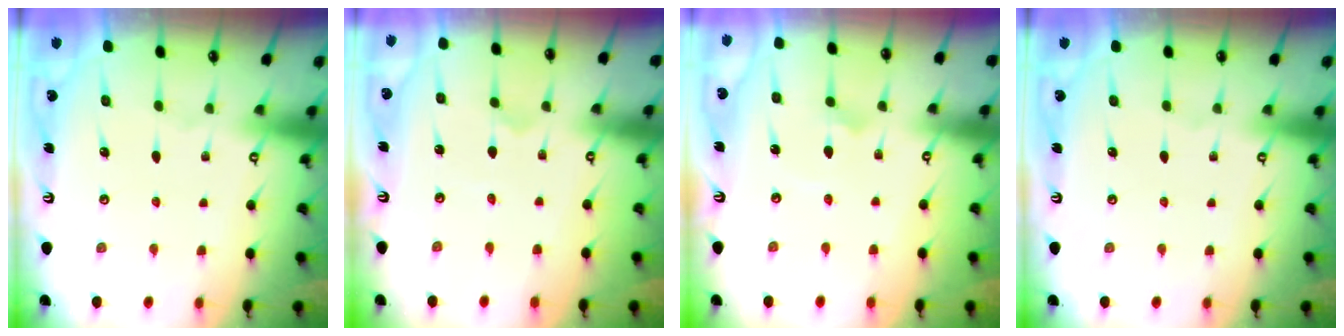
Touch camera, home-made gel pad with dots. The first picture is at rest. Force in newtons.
{"total": 0.0}
{"total": 2.5, "press": 2.5, "slide": 0.1}
{"total": 0.0}